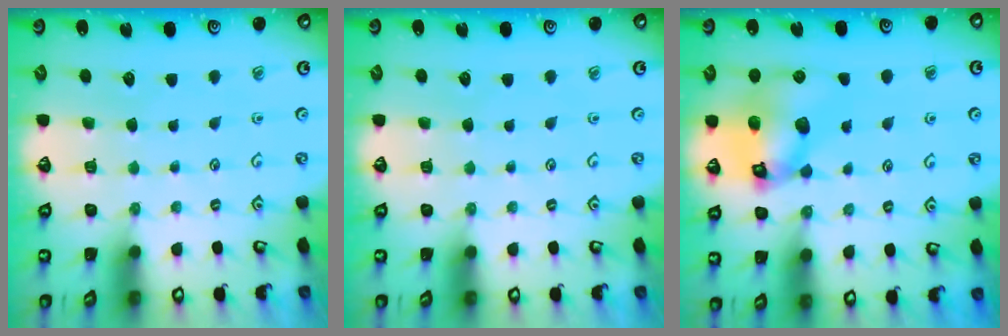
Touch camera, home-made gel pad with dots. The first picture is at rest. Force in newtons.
{"total": 0.0}
{"total": 13.2, "press": 13.0, "slide": 1.8}